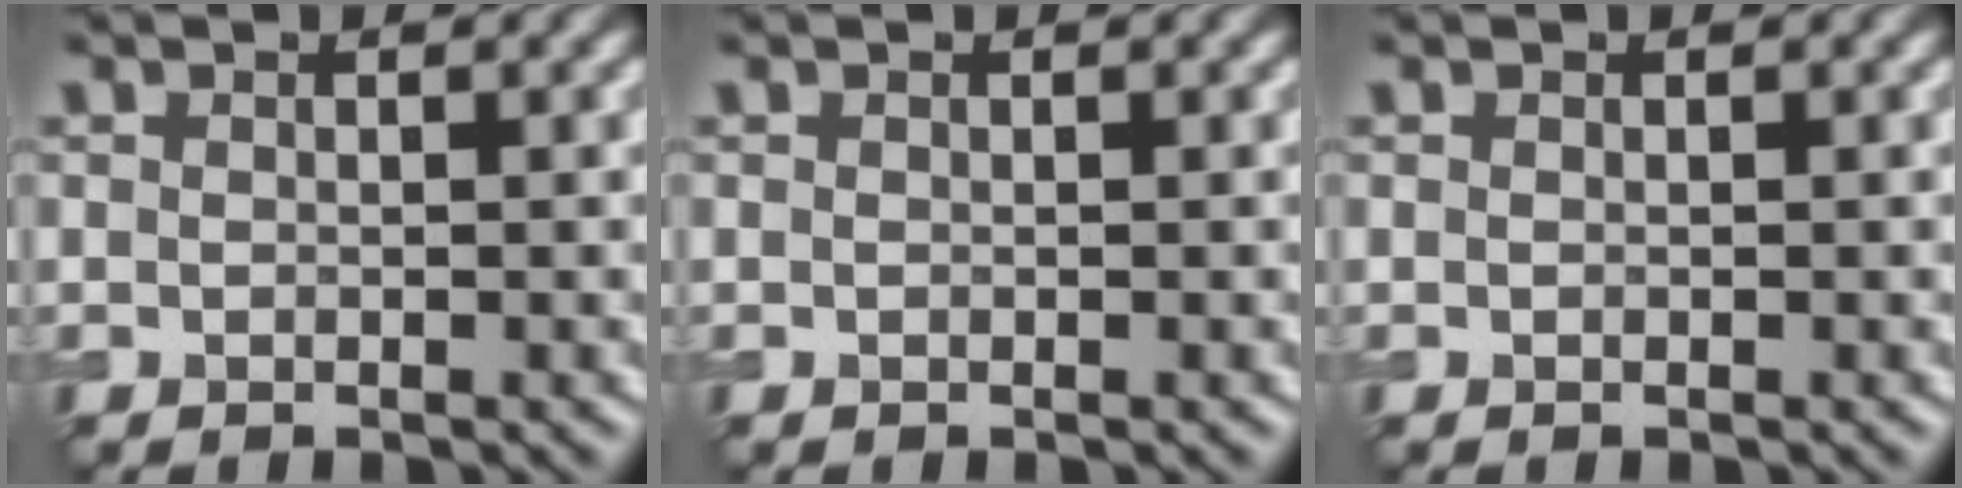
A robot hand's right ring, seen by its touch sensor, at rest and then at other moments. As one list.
[{"total": 0.0}, {"total": 0.0}]